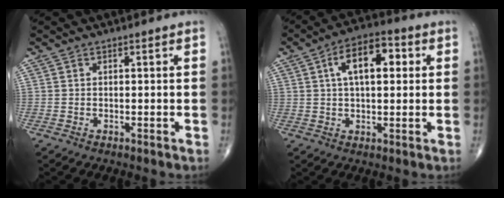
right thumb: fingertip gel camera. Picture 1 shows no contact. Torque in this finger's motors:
{"motor_torque": [0.81, 1.97, 0.84, 0.25, 0.33]}